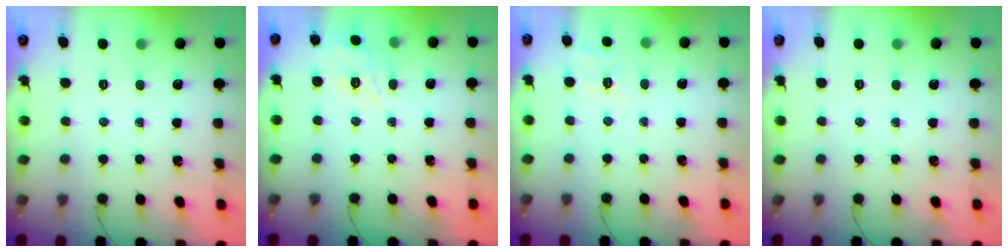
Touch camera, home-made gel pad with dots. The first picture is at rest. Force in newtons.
{"total": 8.5, "press": 8.4, "slide": 1.0}
{"total": 6.9, "press": 6.5, "slide": 2.1}
{"total": 0.0}